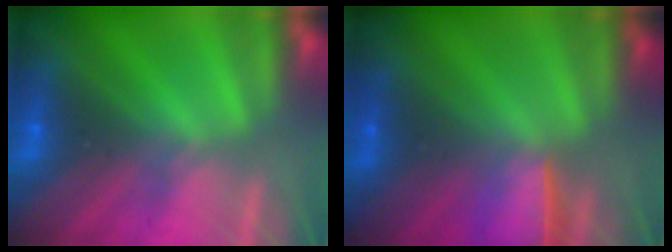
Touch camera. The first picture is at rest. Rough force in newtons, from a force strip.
{"total": 1.6}